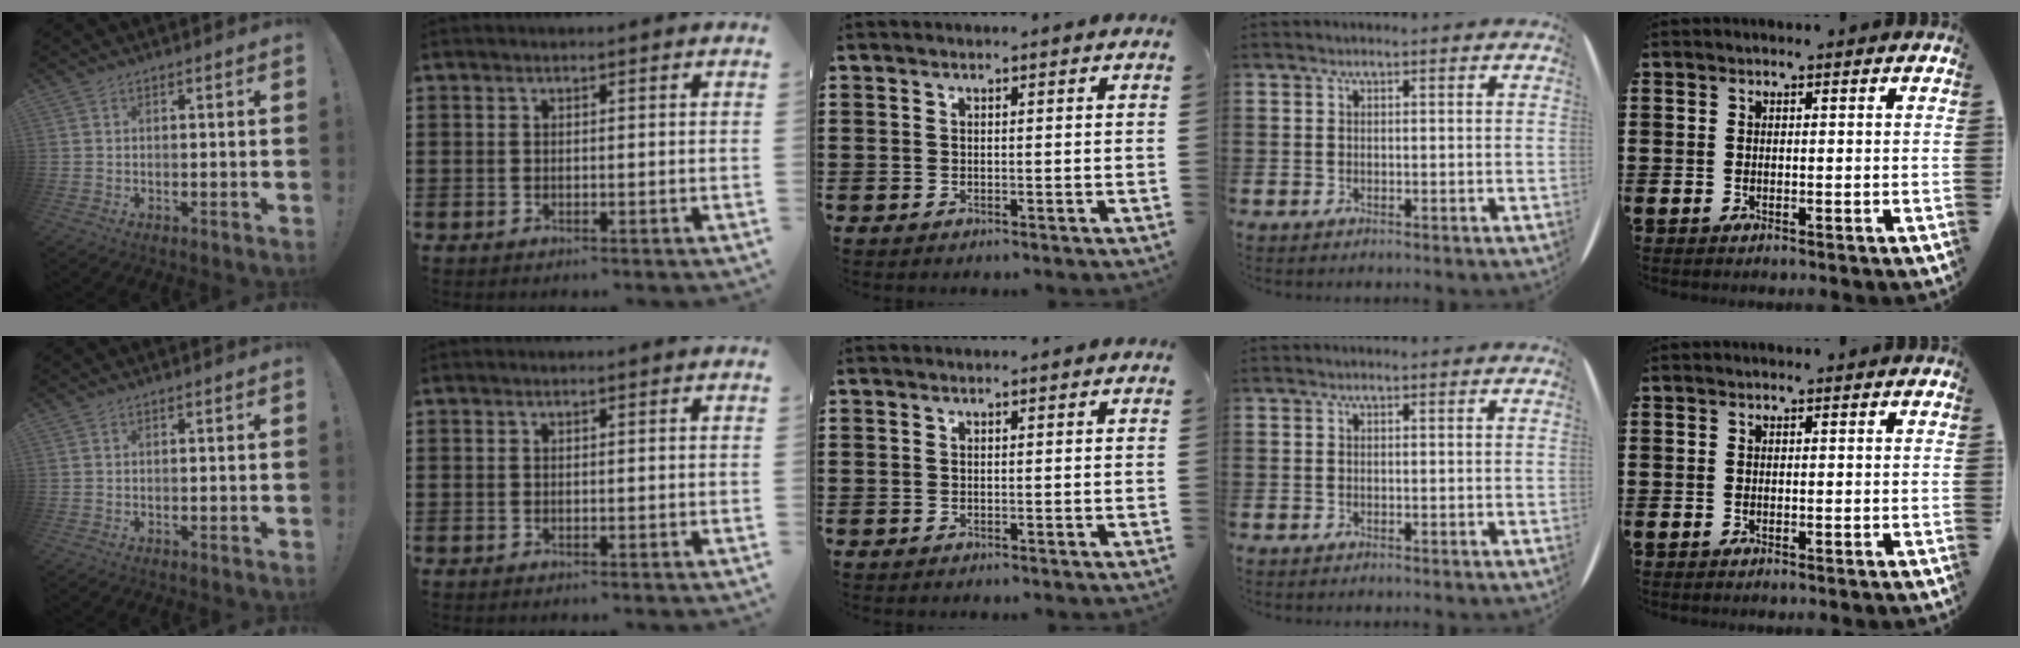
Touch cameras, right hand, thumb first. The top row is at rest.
{}